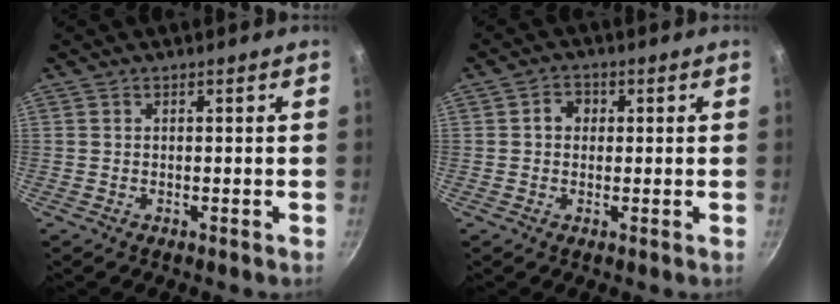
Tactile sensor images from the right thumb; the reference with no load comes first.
{"total": 3.2, "force": [0.4, 2.7, 1.6], "torque": [-0.005, 0.006, 0.002]}